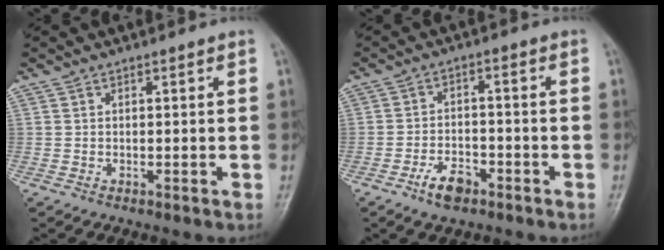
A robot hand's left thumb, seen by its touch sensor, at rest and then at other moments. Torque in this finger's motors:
{"motor_torque": [-0.05, 0.45, 0.54, 0.43, 0.01]}